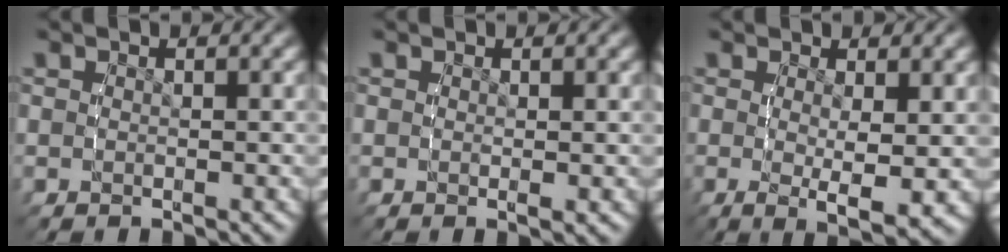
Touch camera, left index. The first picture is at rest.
{"total": 0.6, "force": [0.3, 0.1, 0.5], "torque": [-0.004, 0.000, 0.005]}
{"total": 4.9, "force": [-1.0, 0.9, 4.8], "torque": [-0.066, -0.019, -0.006]}